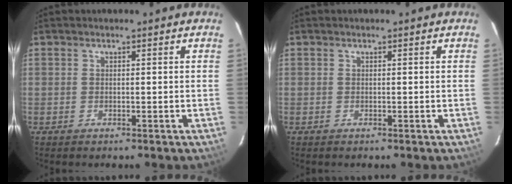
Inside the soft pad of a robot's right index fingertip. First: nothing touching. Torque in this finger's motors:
{"motor_torque": [0.00, 0.00, 0.00, 0.00]}